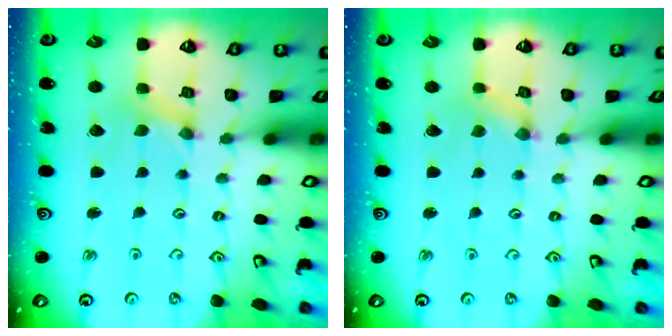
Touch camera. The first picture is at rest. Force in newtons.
{"total": 1.4, "press": 1.3, "slide": 0.3}